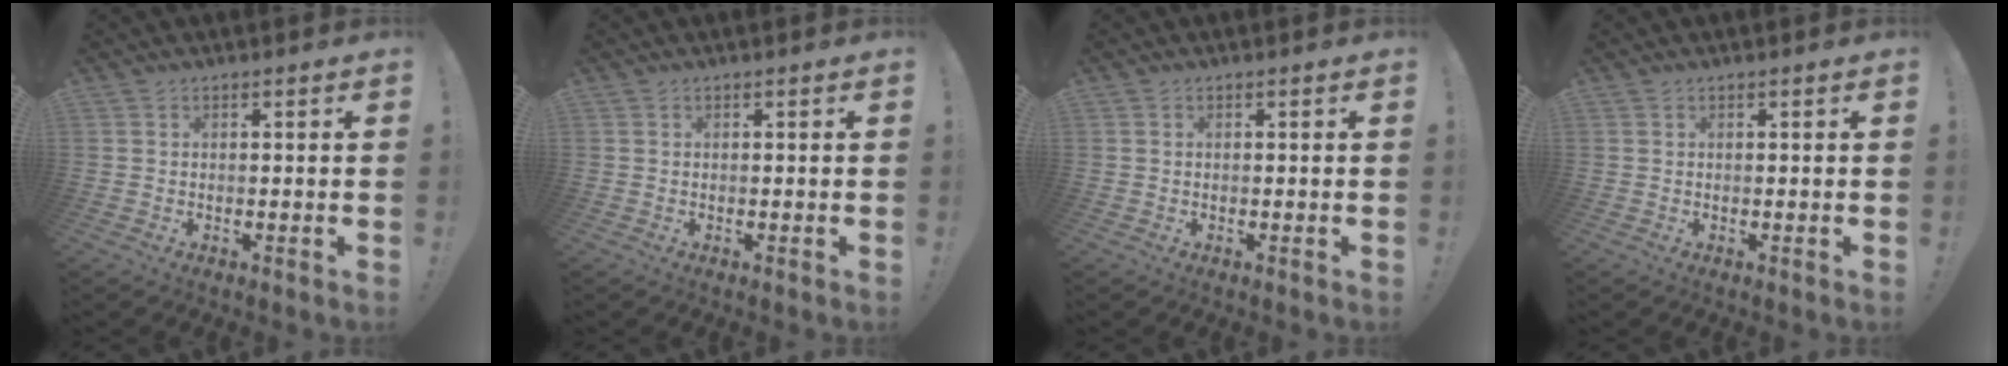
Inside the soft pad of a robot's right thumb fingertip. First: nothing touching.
{"total": 0.0}
{"total": 0.0}
{"total": 0.0}